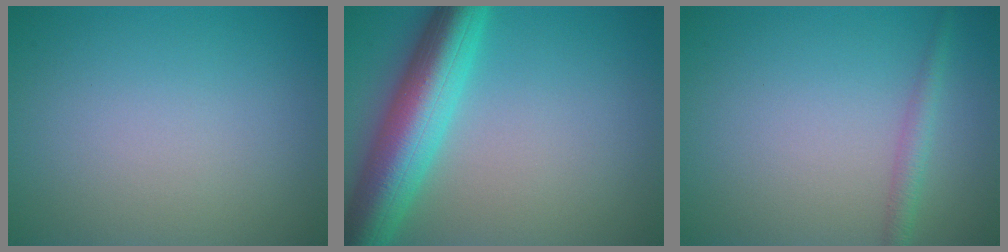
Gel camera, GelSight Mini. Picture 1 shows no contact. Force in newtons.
{"total": 8.6, "press": 8.6, "slide": 0.4}
{"total": 1.7, "press": 1.7, "slide": 0.1}